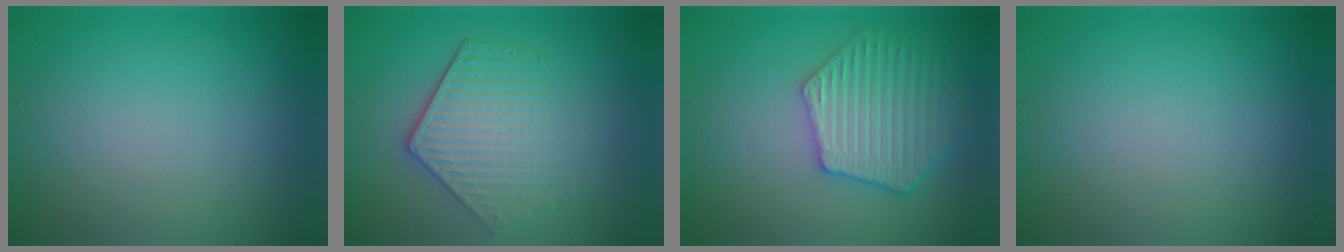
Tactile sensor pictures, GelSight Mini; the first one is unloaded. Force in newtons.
{"total": 5.0, "press": 4.0, "slide": 3.1}
{"total": 5.4, "press": 4.9, "slide": 2.3}
{"total": 0.0}